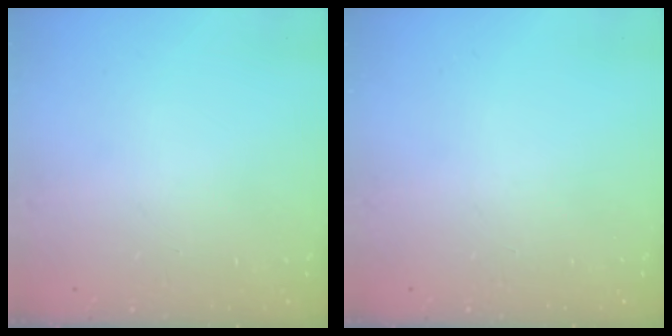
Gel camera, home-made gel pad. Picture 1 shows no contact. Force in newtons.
{"total": 0.0}